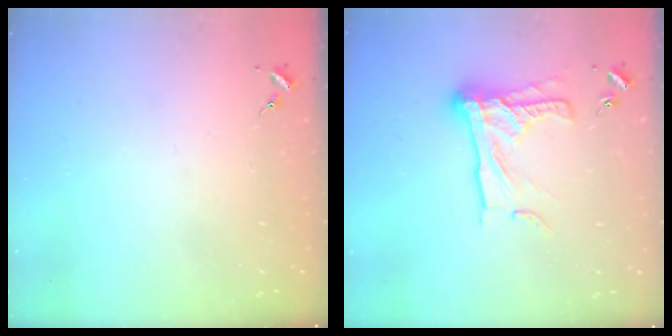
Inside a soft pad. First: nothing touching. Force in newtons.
{"total": 17.2, "press": 17.2, "slide": 1.4}